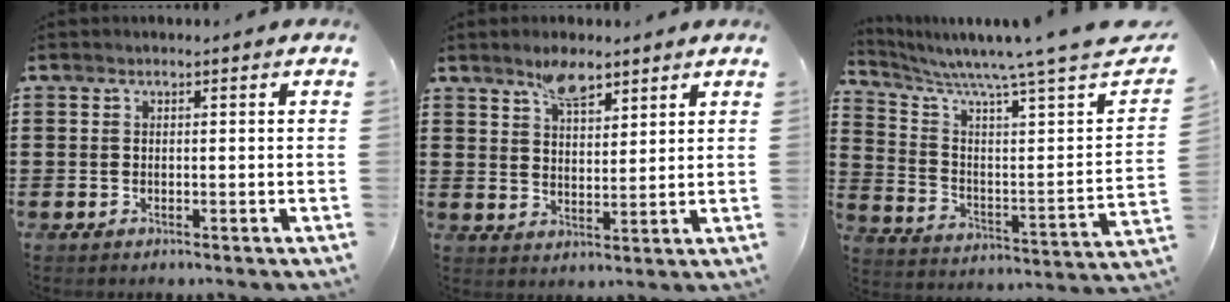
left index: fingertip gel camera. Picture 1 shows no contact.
{"total": 5.5, "force": [4.0, 2.2, 3.1], "torque": [-0.054, 0.000, 0.070]}
{"total": 7.1, "force": [5.8, -0.4, 4.2], "torque": [-0.098, -0.056, 0.087]}